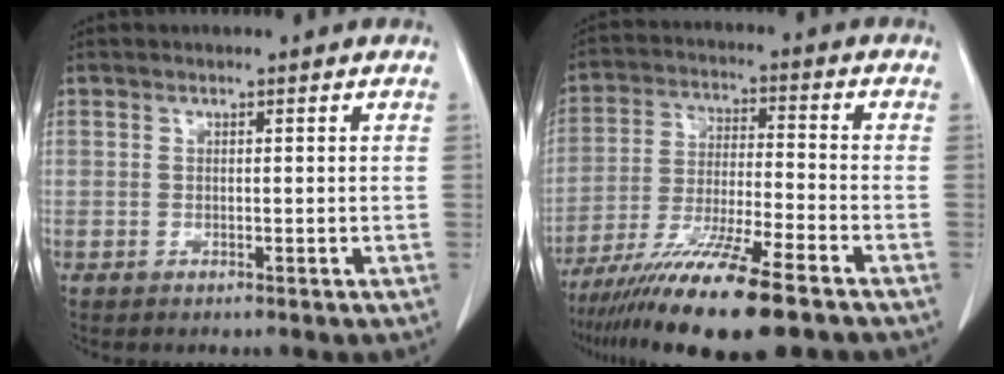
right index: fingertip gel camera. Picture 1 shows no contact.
{"total": 15.0, "force": [-10.6, 0.6, 10.6], "torque": [-0.203, -0.045, -0.187]}